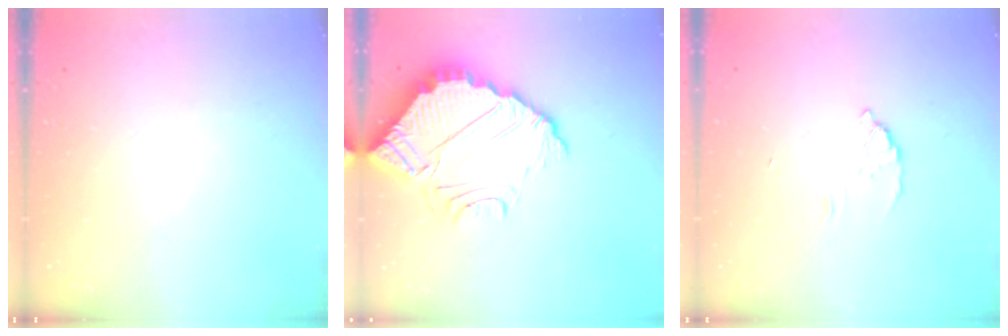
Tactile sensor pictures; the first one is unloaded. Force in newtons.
{"total": 10.2, "press": 10.1, "slide": 0.8}
{"total": 2.7, "press": 2.7, "slide": 0.1}